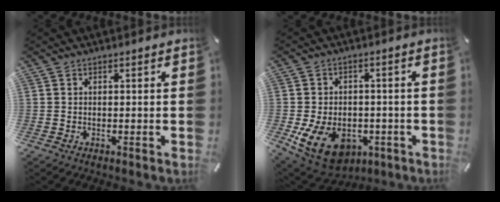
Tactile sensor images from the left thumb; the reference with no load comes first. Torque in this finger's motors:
{"motor_torque": [1.56, 2.70, 0.64, -0.33, 0.24]}